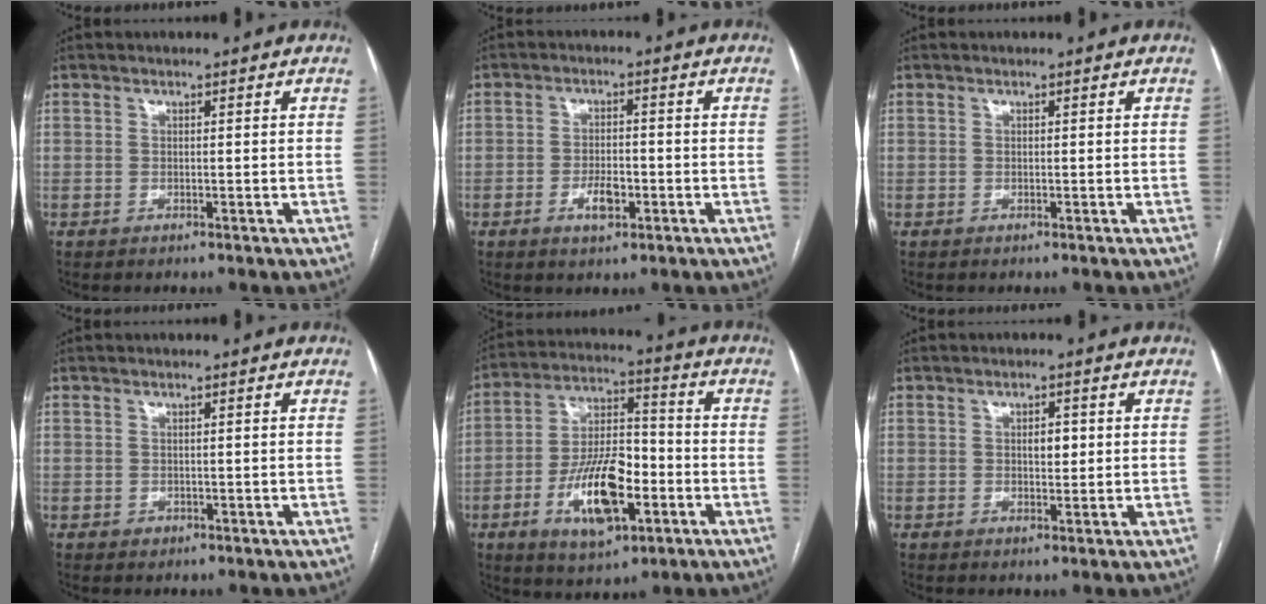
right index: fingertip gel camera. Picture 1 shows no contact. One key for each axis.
{"total": 4.3, "fx": -1.7, "fy": 1.8, "fz": 3.5, "tx": -0.062, "ty": 0.002, "tz": -0.026}
{"total": 0.0}
{"total": 0.8, "fx": -0.2, "fy": 0.7, "fz": 0.1, "tx": -0.003, "ty": 0.003, "tz": 0.001}
{"total": 14.6, "fx": -5.1, "fy": 5.7, "fz": 12.5, "tx": -0.233, "ty": 0.008, "tz": -0.082}
{"total": 2.4, "fx": 0.3, "fy": 1.2, "fz": 2.0, "tx": -0.029, "ty": 0.002, "tz": 0.005}